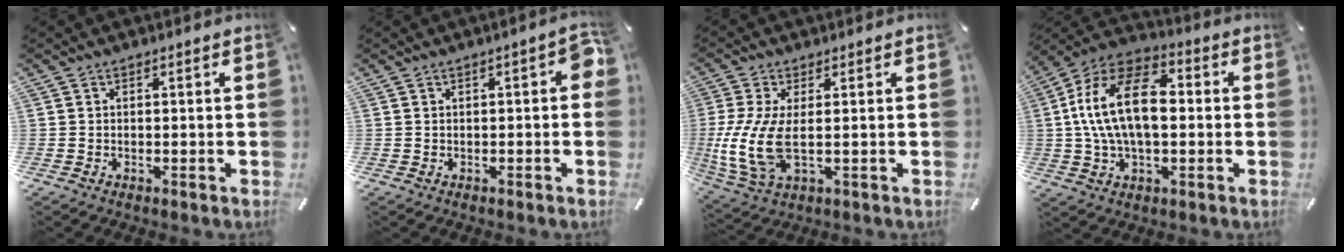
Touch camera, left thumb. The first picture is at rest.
{"total": 4.3, "force": [-0.2, 1.8, 3.9], "torque": [-0.053, 0.008, -0.006]}
{"total": 11.1, "force": [-0.1, 4.5, 10.1], "torque": [-0.230, -0.024, 0.001]}
{"total": 17.5, "force": [0.5, 10.4, 14.0], "torque": [-0.290, 0.010, 0.003]}